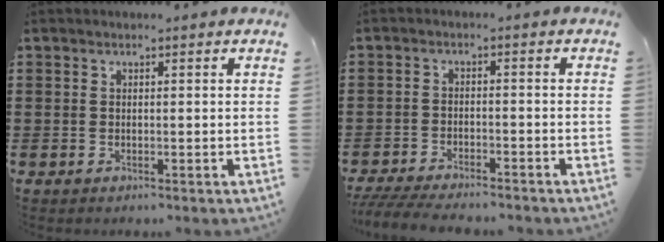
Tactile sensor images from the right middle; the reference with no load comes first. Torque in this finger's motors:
{"motor_torque": [0.58, -0.10, 0.10, 0.12]}